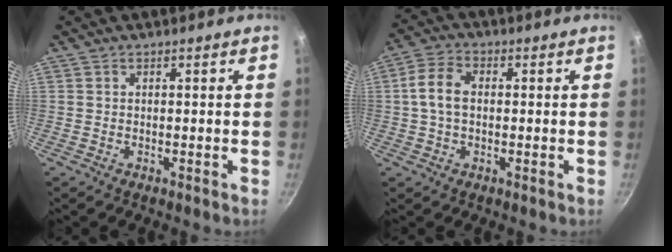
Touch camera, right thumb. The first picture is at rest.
{"total": 6.6, "force": [0.3, 4.4, 5.0], "torque": [-0.096, 0.018, -0.003]}